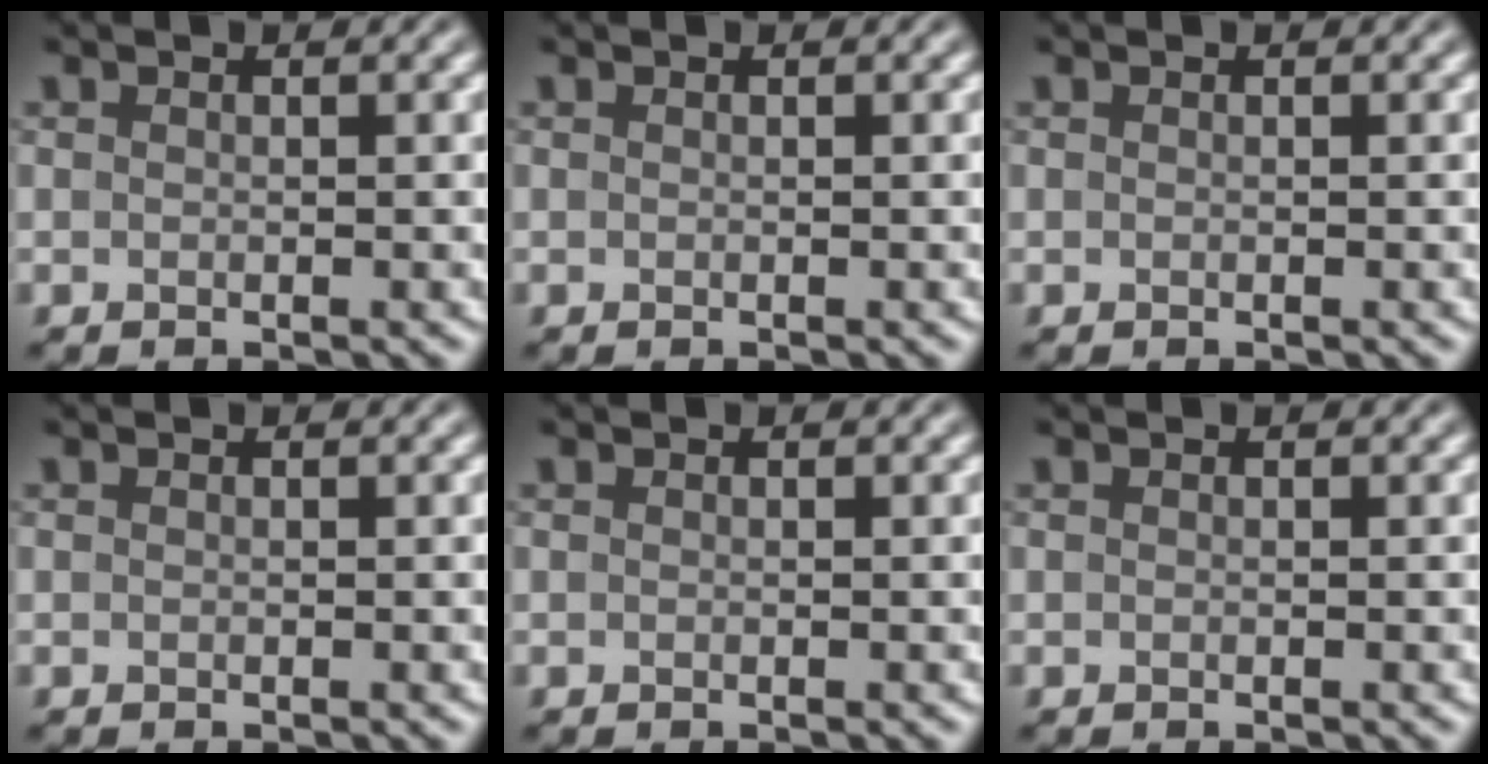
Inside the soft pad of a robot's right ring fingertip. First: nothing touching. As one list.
[{"total": 0.0}, {"total": 0.0}, {"total": 0.0}, {"total": 0.0}, {"total": 0.0}]